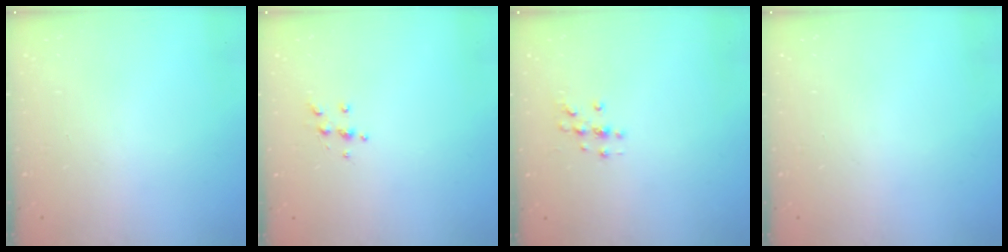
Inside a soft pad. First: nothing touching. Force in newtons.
{"total": 4.3, "press": 4.3, "slide": 0.5}
{"total": 2.0, "press": 2.0, "slide": 0.2}
{"total": 0.0}